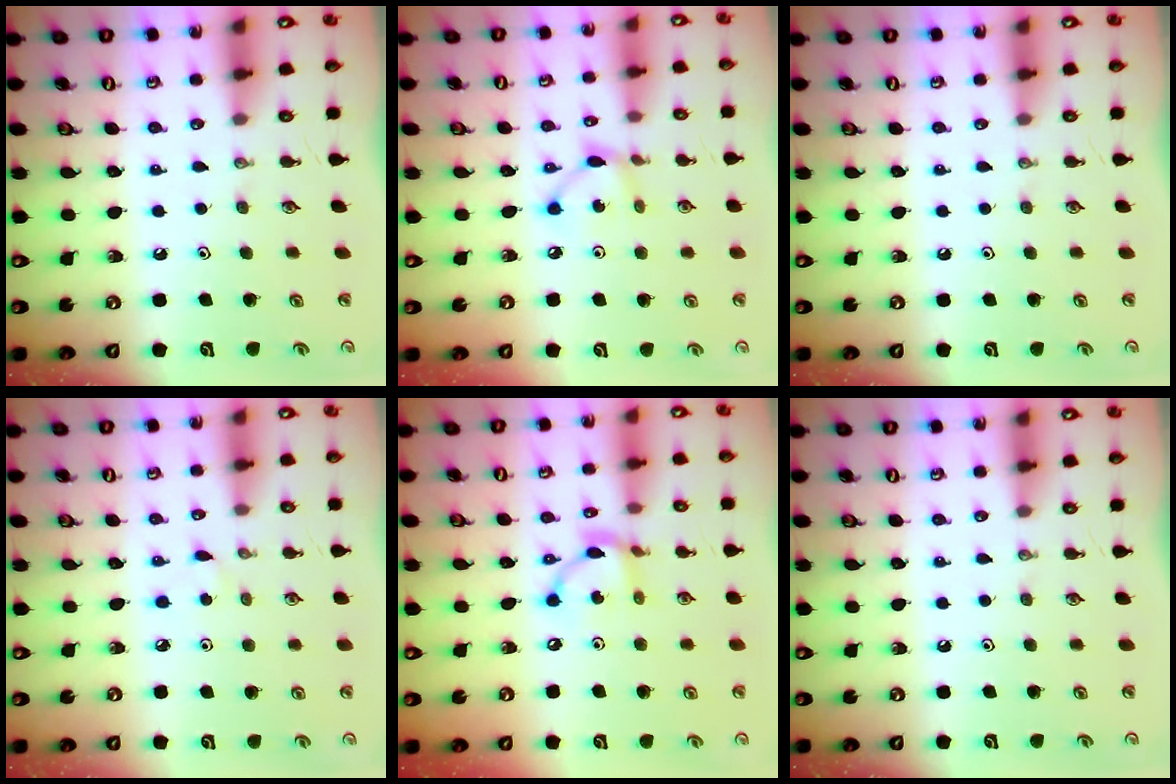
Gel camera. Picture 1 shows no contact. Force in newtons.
{"total": 5.1, "press": 5.1, "slide": 0.1}
{"total": 0.0}
{"total": 2.7, "press": 2.7, "slide": 0.3}
{"total": 8.4, "press": 8.4, "slide": 0.2}
{"total": 0.0}